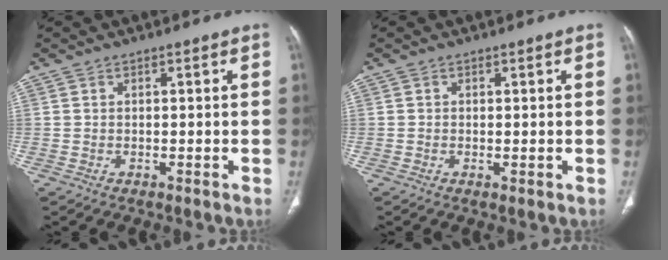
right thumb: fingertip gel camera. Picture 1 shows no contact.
{"total": 0.7, "force": [-0.1, 0.3, 0.6], "torque": [-0.015, -0.004, -0.001]}